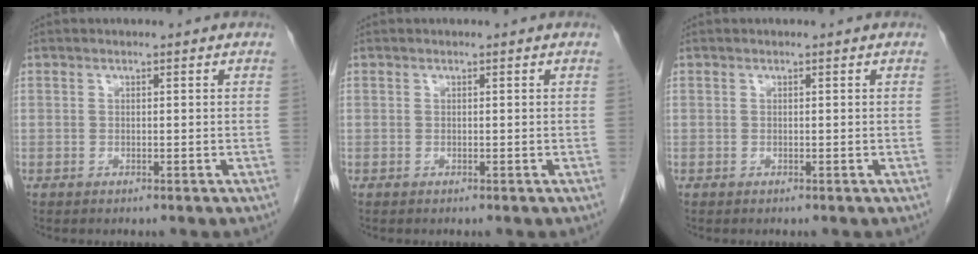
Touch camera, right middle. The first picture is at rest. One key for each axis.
{"total": 0.0}
{"total": 0.0}